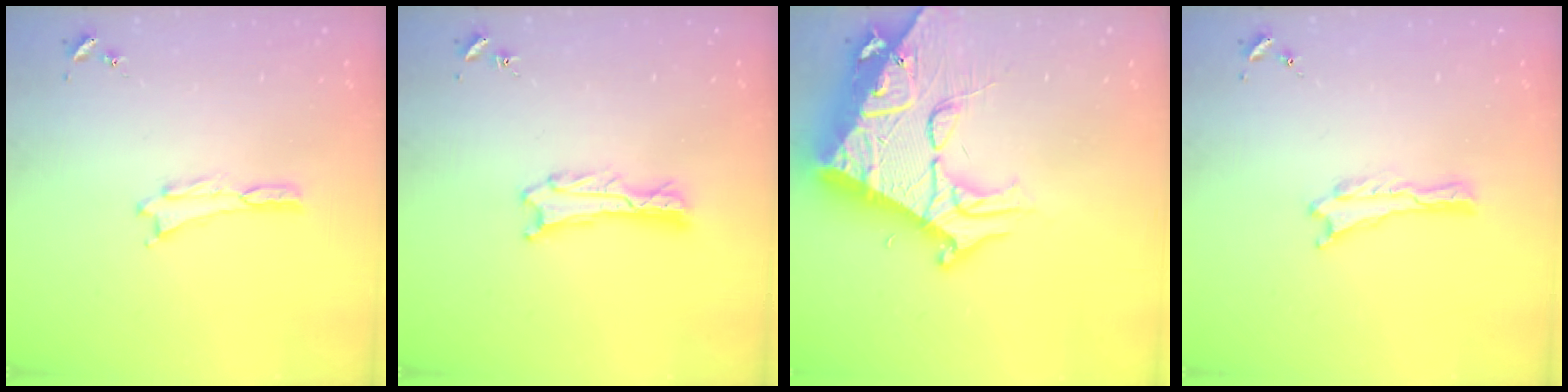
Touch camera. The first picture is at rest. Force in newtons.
{"total": 0.9, "press": 0.9, "slide": 0.1}
{"total": 15.8, "press": 15.7, "slide": 1.8}
{"total": 0.0}